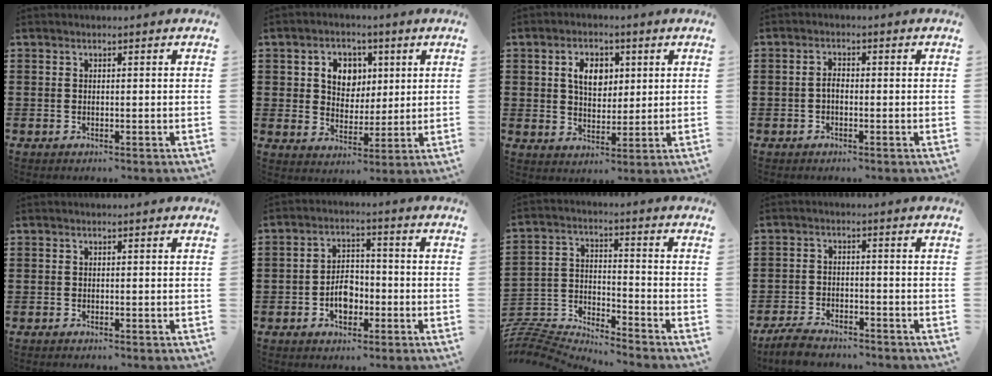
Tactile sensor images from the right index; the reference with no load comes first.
{"total": 5.9, "force": [1.8, 5.0, 2.5], "torque": [-0.058, 0.013, 0.026]}
{"total": 5.6, "force": [1.5, 3.8, 3.8], "torque": [-0.081, 0.013, 0.021]}
{"total": 1.7, "force": [-0.6, 0.9, 1.3], "torque": [-0.035, -0.001, -0.014]}
{"total": 0.6, "force": [-0.6, 0.0, 0.0], "torque": [0.000, -0.001, -0.013]}
{"total": 5.0, "force": [-1.8, 3.3, 3.3], "torque": [-0.052, 0.000, -0.038]}
{"total": 7.0, "force": [-7.0, 0.2, 0.4], "torque": [-0.035, -0.008, -0.151]}
{"total": 4.2, "force": [-4.0, 0.9, 0.9], "torque": [-0.030, 0.005, -0.086]}